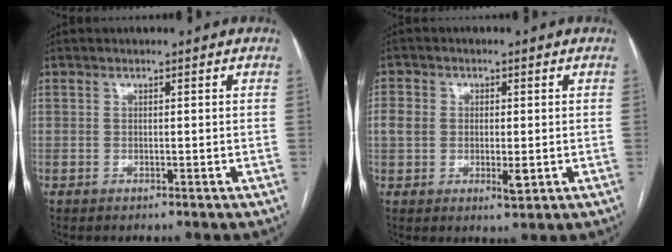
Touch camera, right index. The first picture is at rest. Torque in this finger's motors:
{"motor_torque": [0.34, 0.36, 0.04, 0.02]}